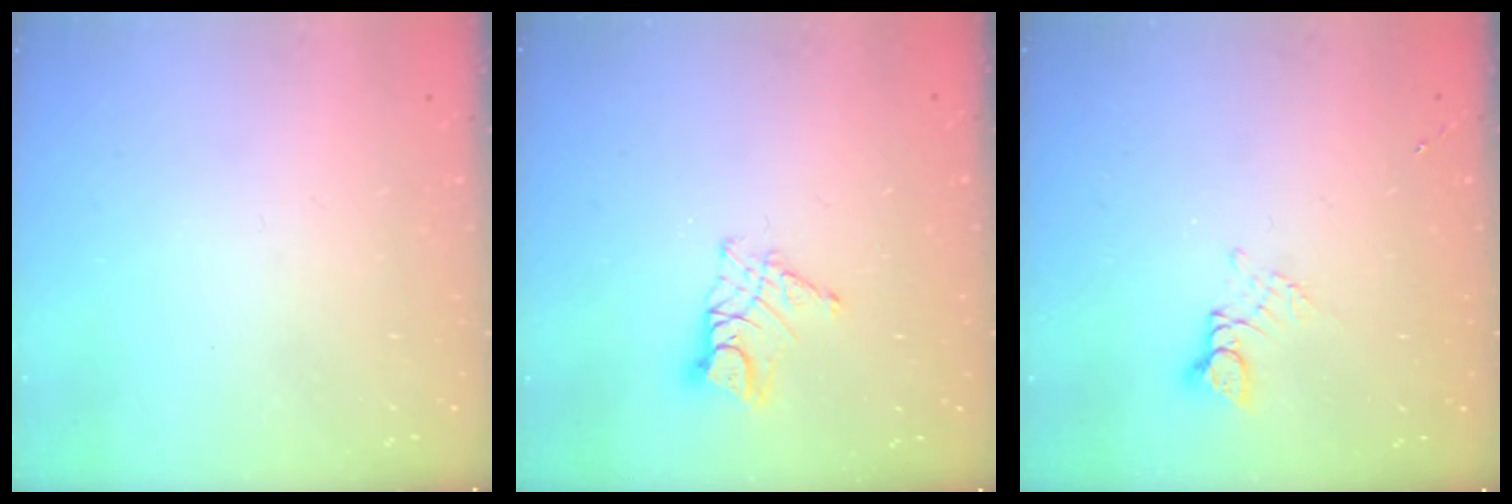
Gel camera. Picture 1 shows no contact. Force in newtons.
{"total": 8.9, "press": 8.9, "slide": 0.8}
{"total": 2.8, "press": 2.8, "slide": 0.3}